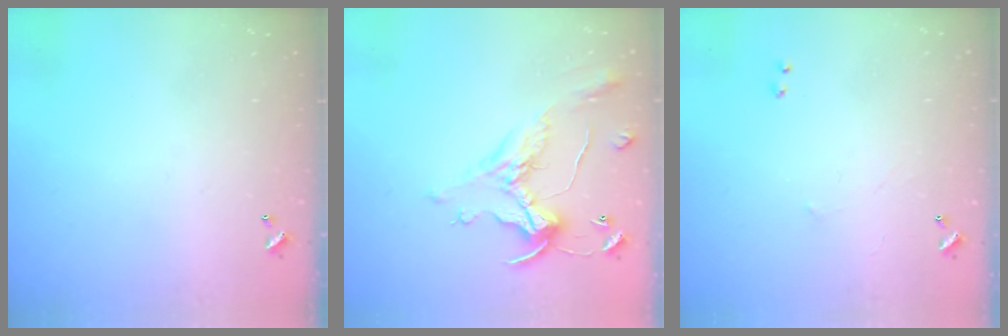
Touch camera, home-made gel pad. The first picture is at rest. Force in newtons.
{"total": 1.8, "press": 1.5, "slide": 1.1}
{"total": 2.5, "press": 2.4, "slide": 0.4}